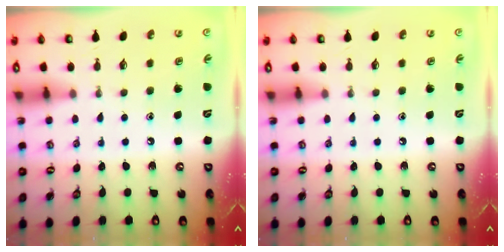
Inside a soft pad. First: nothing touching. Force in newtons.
{"total": 0.0}